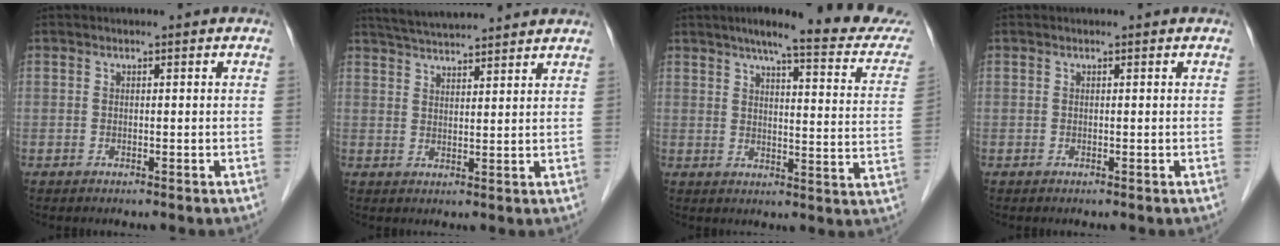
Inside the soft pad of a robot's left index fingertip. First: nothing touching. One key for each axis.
{"total": 10.5, "fx": 9.7, "fy": 0.5, "fz": 3.8, "tx": -0.071, "ty": 0.032, "tz": 0.145}
{"total": 19.1, "fx": 16.5, "fy": 1.4, "fz": 9.6, "tx": -0.116, "ty": -0.026, "tz": 0.194}
{"total": 0.0}